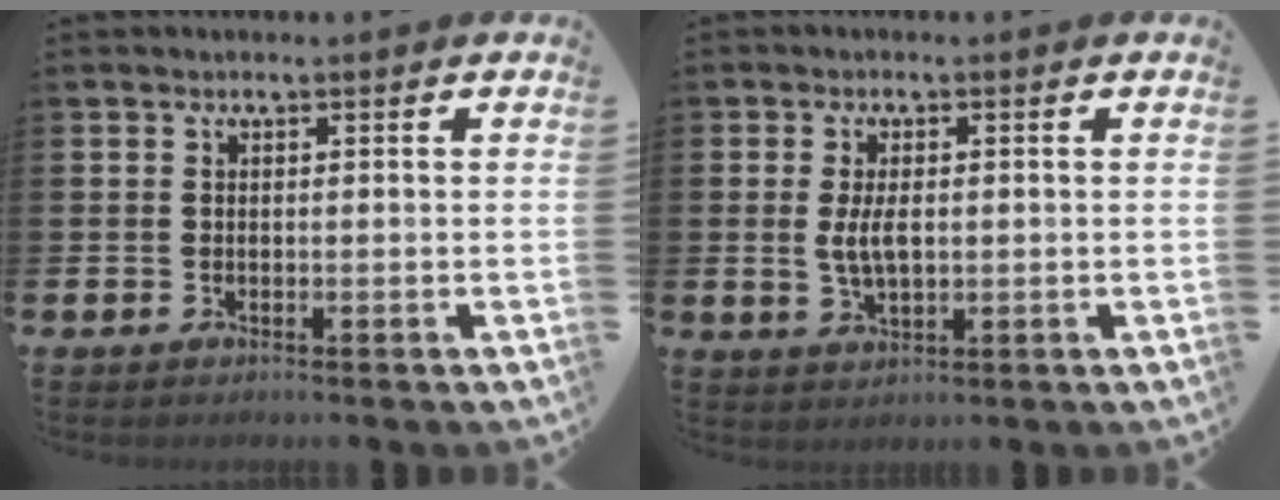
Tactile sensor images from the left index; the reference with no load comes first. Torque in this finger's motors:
{"motor_torque": [0.32, 0.08, 0.13, 0.11]}